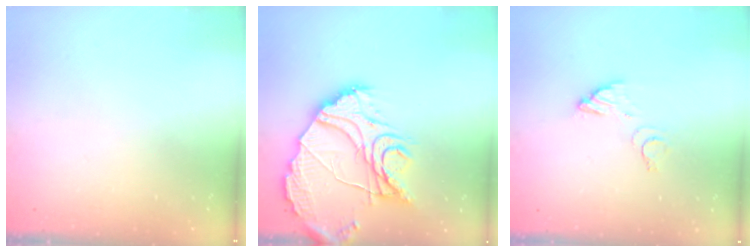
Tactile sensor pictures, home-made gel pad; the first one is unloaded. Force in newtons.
{"total": 17.9, "press": 17.8, "slide": 1.9}
{"total": 4.1, "press": 4.1, "slide": 0.2}